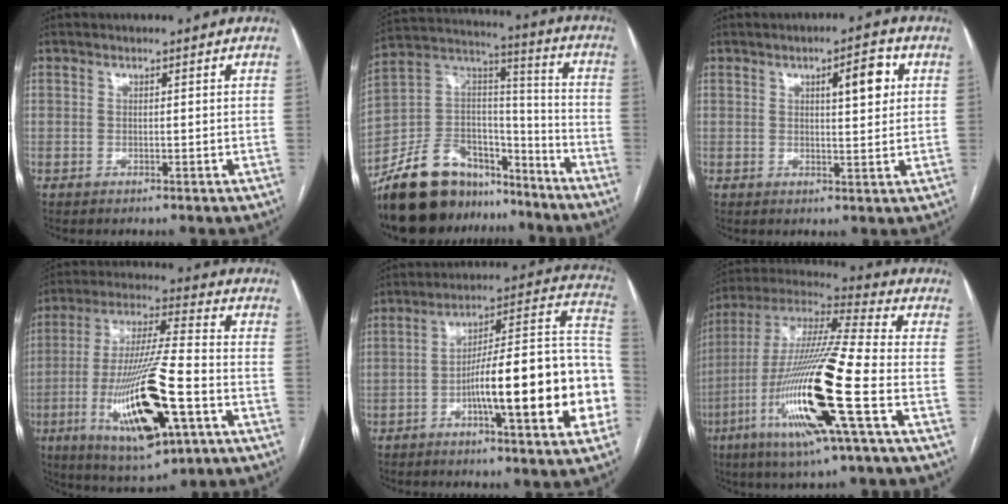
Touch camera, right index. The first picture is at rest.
{"total": 19.0, "force": [-15.2, 9.3, 6.6], "torque": [-0.130, 0.062, -0.259]}
{"total": 5.7, "force": [1.9, 1.4, 5.2], "torque": [-0.076, 0.006, 0.027]}
{"total": 19.8, "force": [-6.5, 3.5, 18.4], "torque": [-0.375, -0.024, -0.105]}
{"total": 22.6, "force": [-5.4, 3.4, 21.6], "torque": [-0.242, 0.032, -0.073]}
{"total": 22.2, "force": [-7.1, 0.8, 21.0], "torque": [-0.438, -0.029, -0.140]}